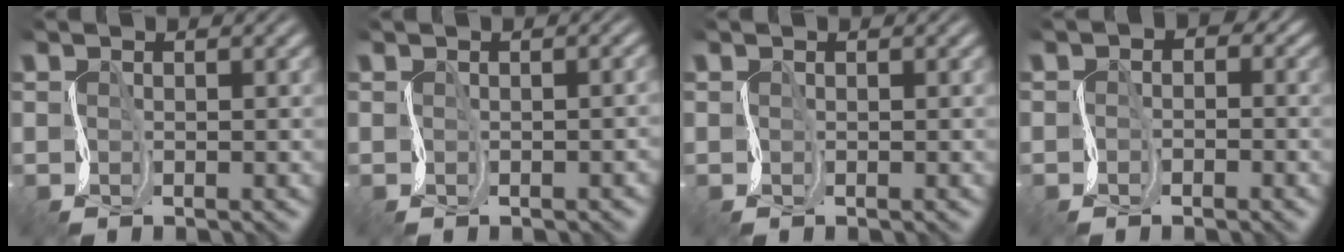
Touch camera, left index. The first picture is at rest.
{"total": 1.5, "force": [-0.5, 0.9, 1.2], "torque": [-0.003, 0.006, -0.005]}
{"total": 0.0}
{"total": 2.0, "force": [-0.4, 1.6, 1.2], "torque": [-0.004, 0.001, -0.013]}